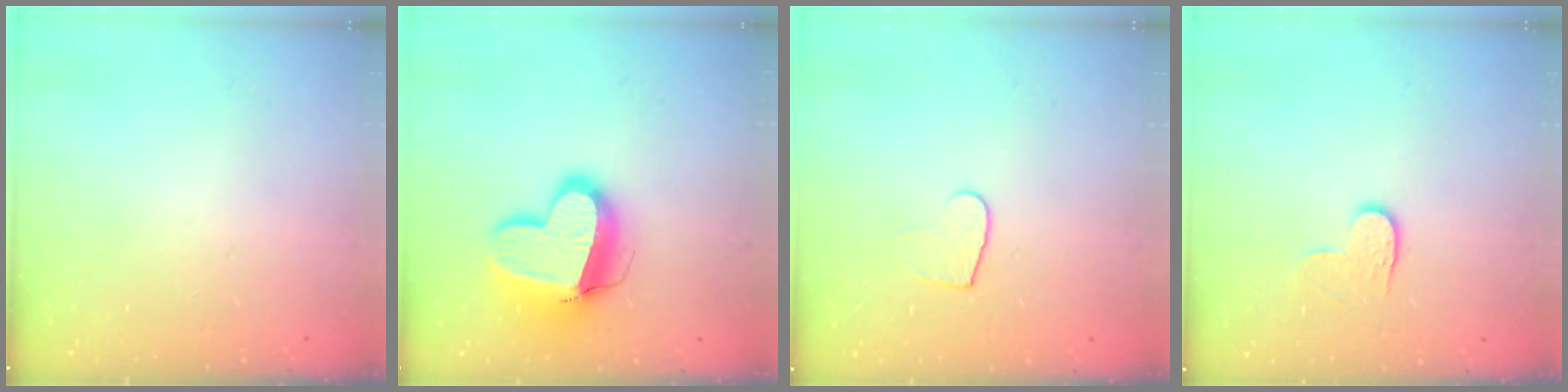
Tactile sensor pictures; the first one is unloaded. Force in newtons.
{"total": 16.2, "press": 16.0, "slide": 2.1}
{"total": 6.0, "press": 6.0, "slide": 0.5}
{"total": 4.7, "press": 4.7, "slide": 0.4}